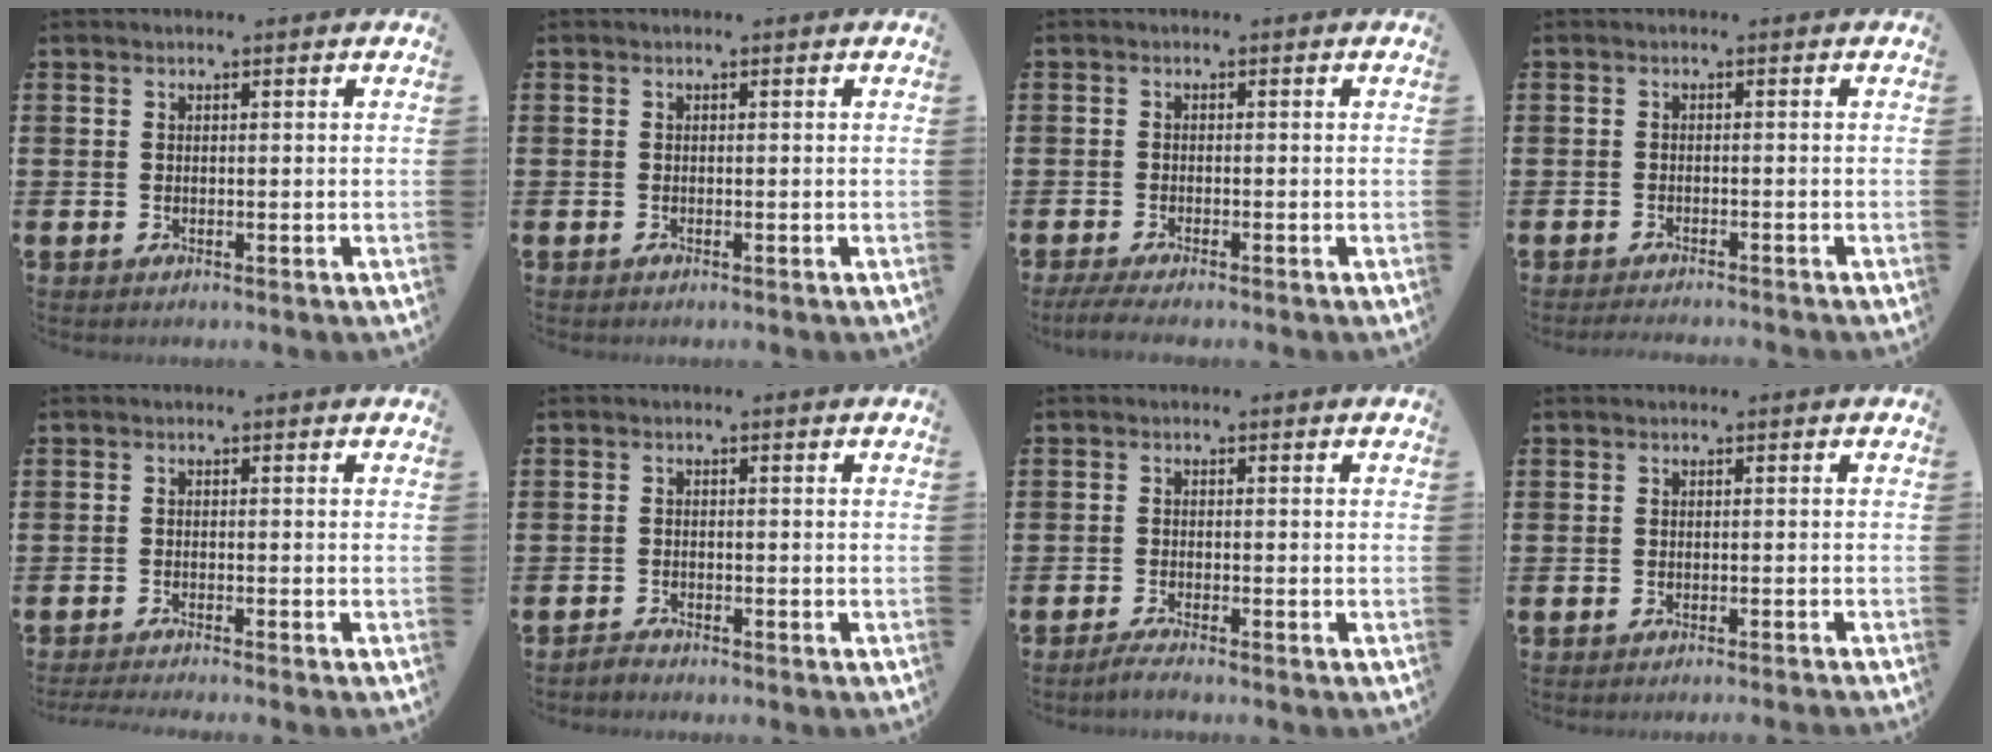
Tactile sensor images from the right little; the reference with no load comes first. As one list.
[{"total": 0.0}, {"total": 1.7, "force": [-1.2, 0.1, 1.1], "torque": [-0.019, 0.001, -0.023]}, {"total": 1.0, "force": [-1.0, -0.1, 0.2], "torque": [-0.004, -0.001, -0.020]}, {"total": 1.2, "force": [-1.1, -0.2, 0.4], "torque": [-0.006, -0.001, -0.022]}, {"total": 1.1, "force": [-1.1, 0.1, -0.1], "torque": [-0.002, 0.002, -0.024]}, {"total": 1.5, "force": [-1.2, 0.0, 0.9], "torque": [-0.014, 0.000, -0.023]}, {"total": 0.7, "force": [-0.6, -0.3, 0.1], "torque": [0.001, 0.002, -0.014]}]